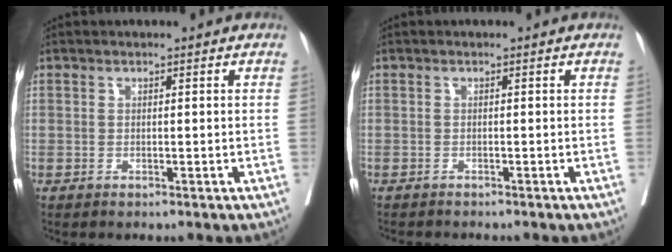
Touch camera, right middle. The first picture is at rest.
{"total": 2.6, "force": [-2.4, 0.4, 0.8], "torque": [-0.014, -0.007, -0.033]}